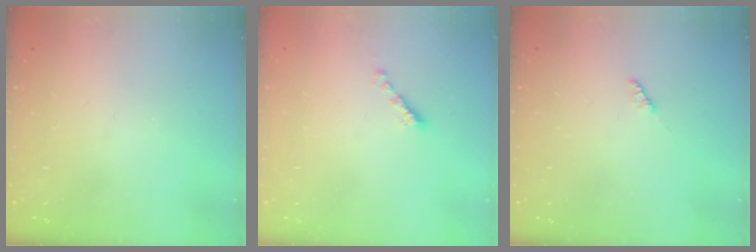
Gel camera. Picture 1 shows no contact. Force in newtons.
{"total": 2.1, "press": 2.0, "slide": 0.7}
{"total": 2.2, "press": 2.2, "slide": 0.3}